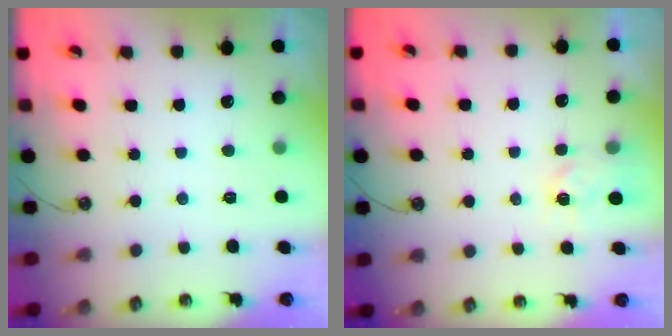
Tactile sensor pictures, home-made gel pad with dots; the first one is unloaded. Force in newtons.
{"total": 3.5, "press": 3.5, "slide": 0.3}